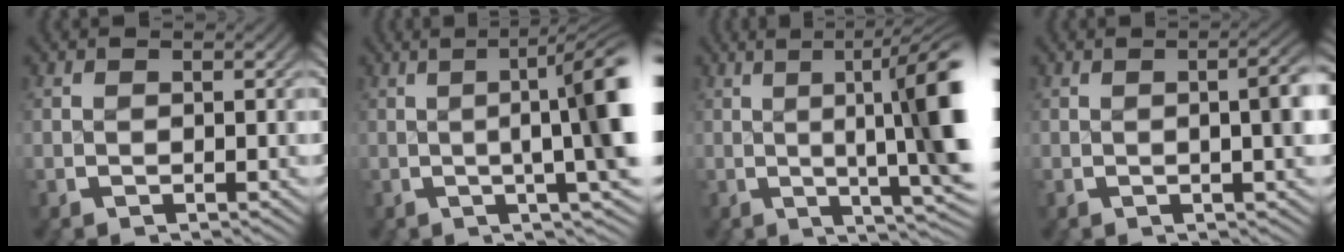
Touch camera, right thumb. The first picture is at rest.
{"total": 11.3, "force": [1.6, 3.8, 10.5], "torque": [-0.116, 0.021, 0.011]}
{"total": 14.0, "force": [2.1, 5.7, 12.7], "torque": [-0.150, 0.006, 0.019]}
{"total": 4.0, "force": [0.1, 1.2, 3.8], "torque": [-0.043, 0.004, 0.000]}